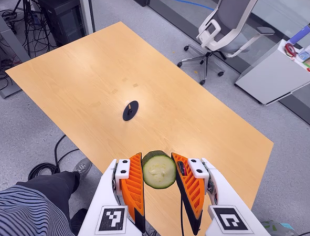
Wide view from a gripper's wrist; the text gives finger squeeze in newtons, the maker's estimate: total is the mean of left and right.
{"total": 9.6, "left": 10.4, "right": 8.9}